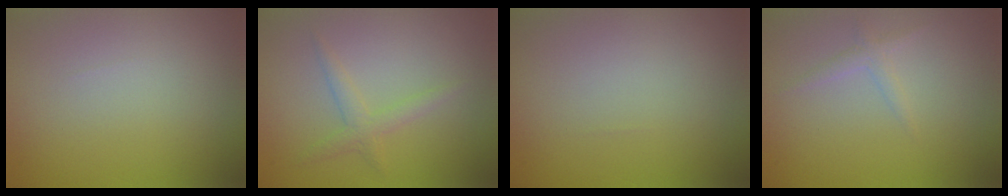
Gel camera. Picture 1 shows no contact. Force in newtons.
{"total": 1.7, "press": 1.7, "slide": 0.0}
{"total": 0.0}
{"total": 1.1, "press": 1.1, "slide": 0.0}